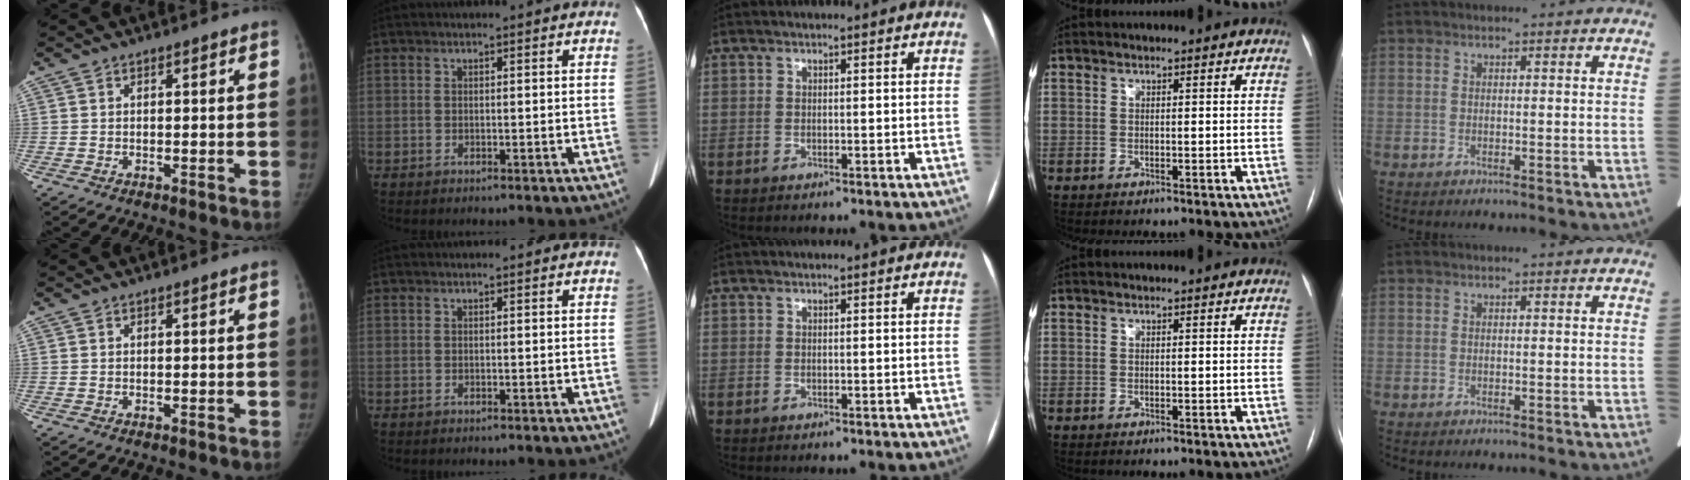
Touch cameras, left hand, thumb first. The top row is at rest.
{}